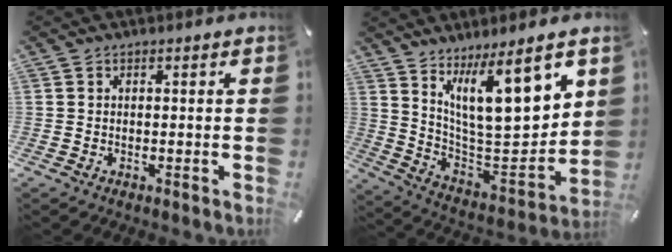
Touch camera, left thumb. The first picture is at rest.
{"total": 18.6, "force": [10.9, 6.8, 13.4], "torque": [-0.203, -0.076, 0.181]}